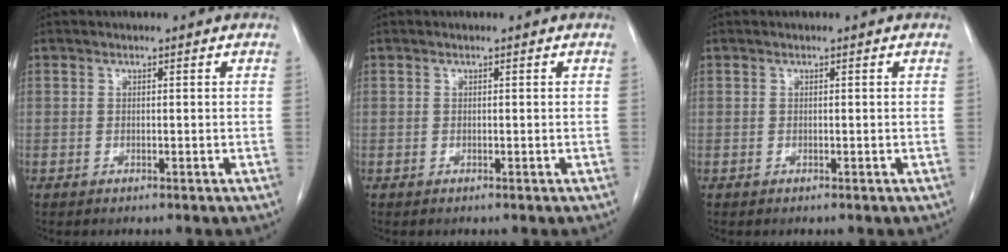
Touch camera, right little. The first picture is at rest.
{"total": 0.0}
{"total": 0.0}